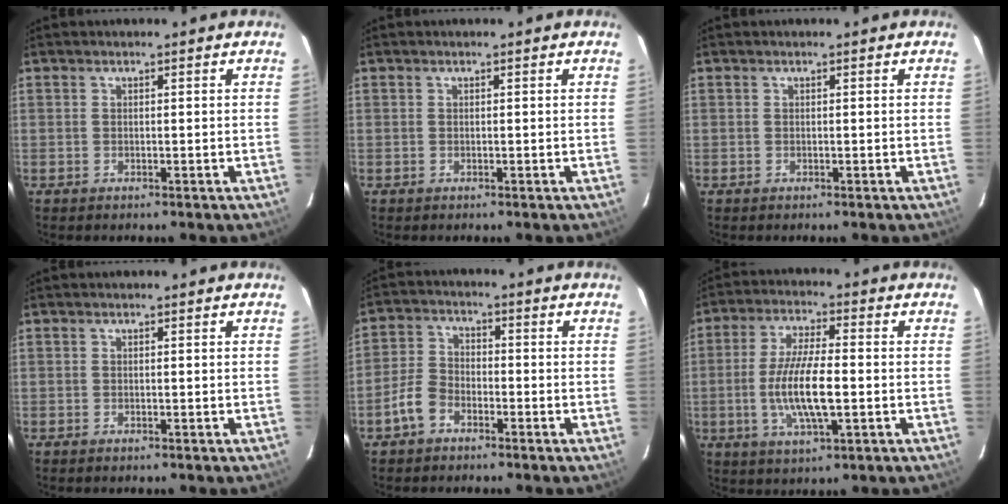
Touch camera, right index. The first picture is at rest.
{"total": 0.0}
{"total": 0.0}
{"total": 0.0}
{"total": 5.6, "force": [-3.4, 3.5, 2.7], "torque": [-0.064, 0.015, -0.067]}
{"total": 10.8, "force": [-1.9, 2.8, 10.3], "torque": [-0.204, -0.007, -0.035]}